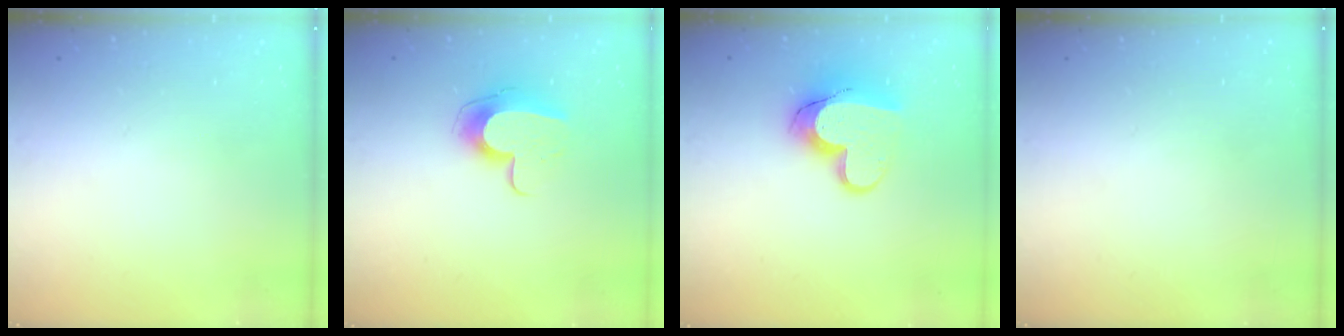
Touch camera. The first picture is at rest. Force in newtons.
{"total": 10.7, "press": 10.6, "slide": 0.7}
{"total": 13.4, "press": 13.4, "slide": 1.1}
{"total": 0.0}